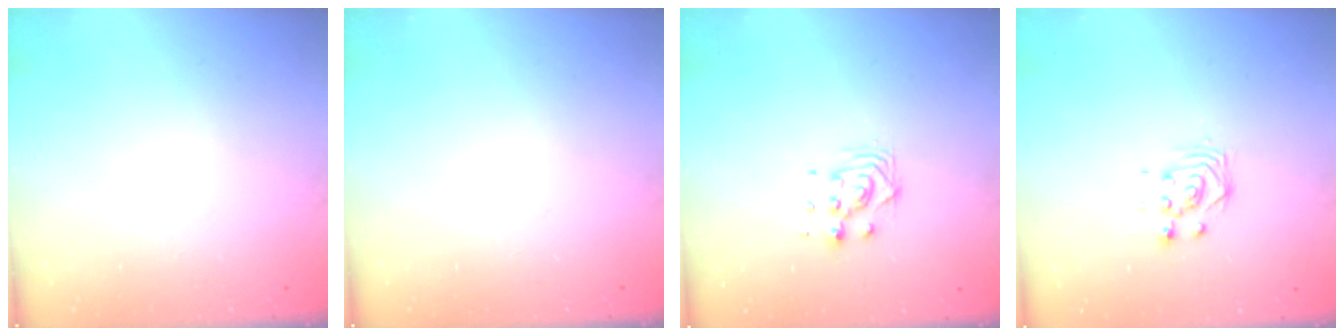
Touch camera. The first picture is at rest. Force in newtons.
{"total": 0.0}
{"total": 6.9, "press": 6.9, "slide": 0.4}
{"total": 3.0, "press": 3.0, "slide": 0.0}